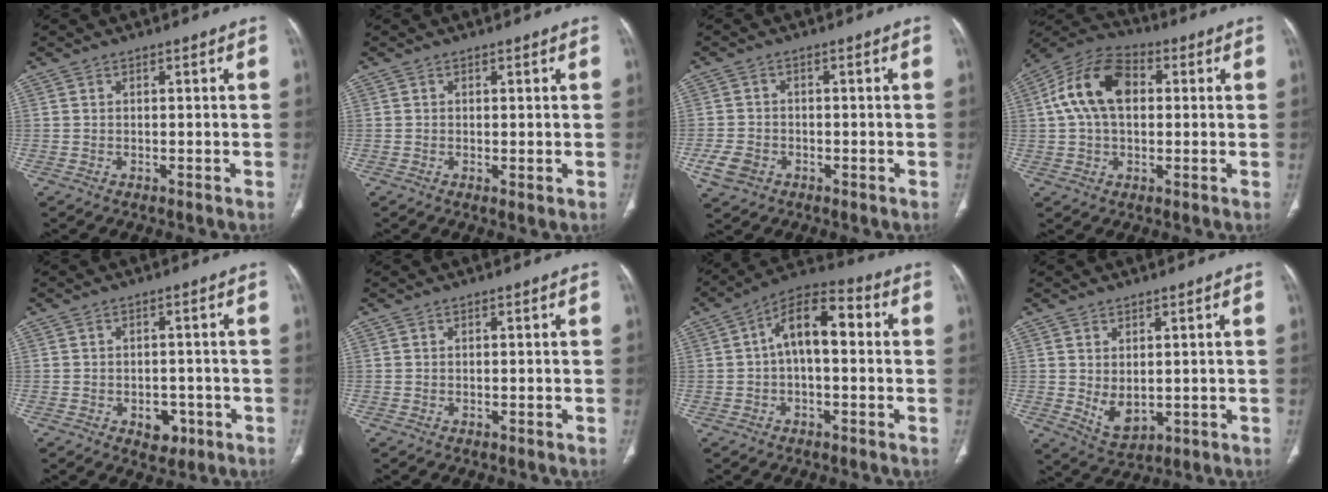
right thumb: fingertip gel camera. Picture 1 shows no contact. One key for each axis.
{"total": 0.9, "fx": 0.0, "fy": 0.4, "fz": 0.8, "tx": -0.018, "ty": -0.006, "tz": 0.000}
{"total": 4.7, "fx": -1.9, "fy": 3.7, "fz": 2.2, "tx": -0.041, "ty": 0.009, "tz": -0.029}
{"total": 13.8, "fx": 2.3, "fy": 8.8, "fz": 10.4, "tx": -0.193, "ty": 0.029, "tz": 0.032}
{"total": 4.4, "fx": -1.8, "fy": 3.1, "fz": 2.4, "tx": -0.013, "ty": 0.008, "tz": -0.016}
{"total": 0.0}
{"total": 11.0, "fx": 0.8, "fy": 5.7, "fz": 9.3, "tx": -0.142, "ty": 0.039, "tz": 0.001}
{"total": 5.4, "fx": 0.2, "fy": 3.3, "fz": 4.3, "tx": -0.067, "ty": -0.012, "tz": 0.023}